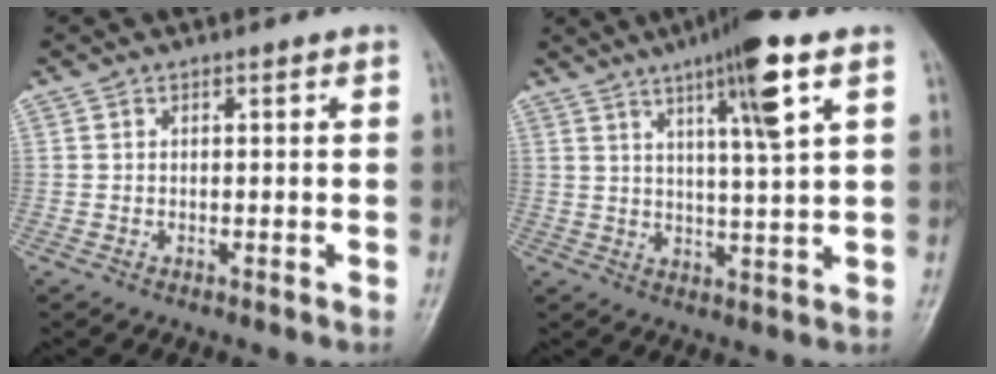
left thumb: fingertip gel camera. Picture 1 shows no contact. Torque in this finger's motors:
{"motor_torque": [1.81, 1.31, 0.83, -1.03, 0.27]}